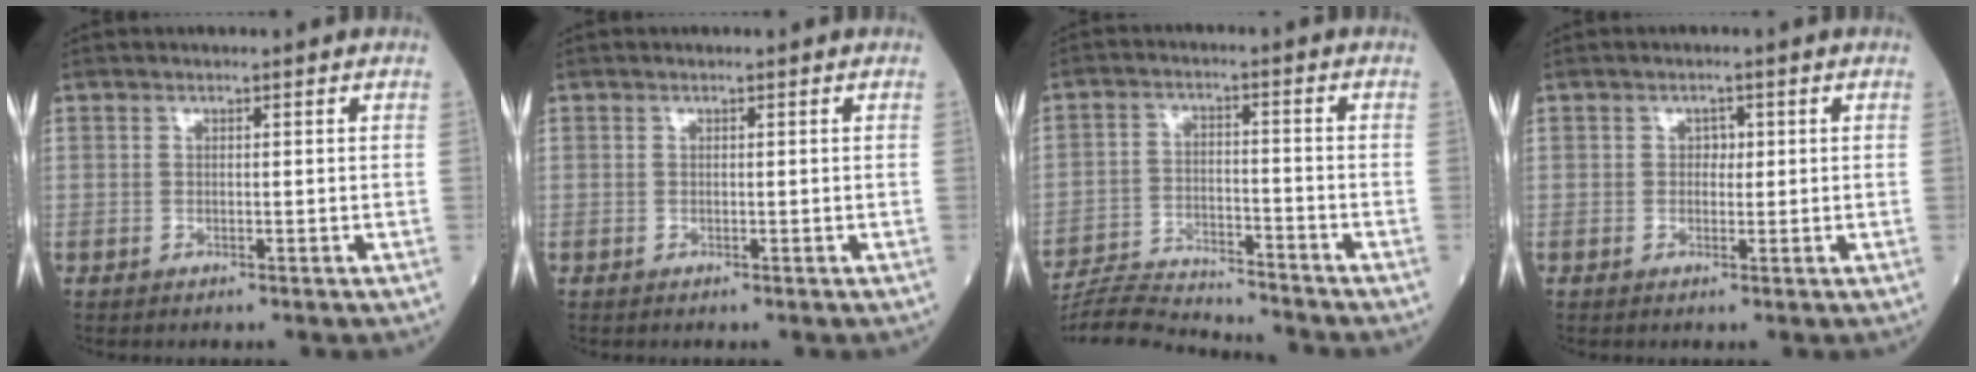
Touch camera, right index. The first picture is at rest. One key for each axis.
{"total": 0.0}
{"total": 12.1, "fx": -11.9, "fy": 0.0, "fz": 2.0, "tx": -0.039, "ty": 0.000, "tz": -0.202}
{"total": 1.3, "fx": 0.2, "fy": 1.0, "fz": 0.8, "tx": -0.005, "ty": 0.003, "tz": 0.000}